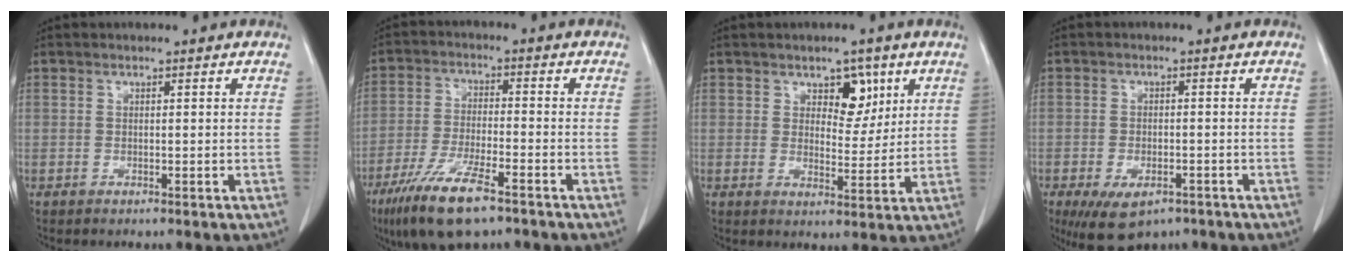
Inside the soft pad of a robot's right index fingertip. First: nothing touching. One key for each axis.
{"total": 11.1, "fx": -7.2, "fy": 2.2, "fz": 8.1, "tx": -0.160, "ty": -0.023, "tz": -0.125}
{"total": 5.2, "fx": 2.7, "fy": 3.0, "fz": 3.3, "tx": -0.038, "ty": 0.002, "tz": 0.041}
{"total": 8.5, "fx": -5.3, "fy": 4.4, "fz": 4.9, "tx": -0.085, "ty": -0.007, "tz": -0.075}